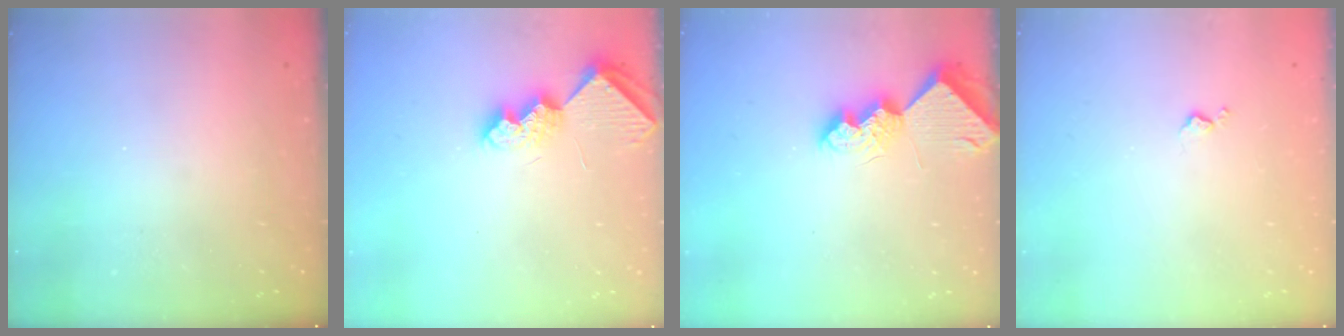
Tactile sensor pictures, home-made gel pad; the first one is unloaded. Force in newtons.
{"total": 7.8, "press": 7.8, "slide": 0.2}
{"total": 8.6, "press": 8.6, "slide": 0.0}
{"total": 4.1, "press": 4.0, "slide": 0.6}